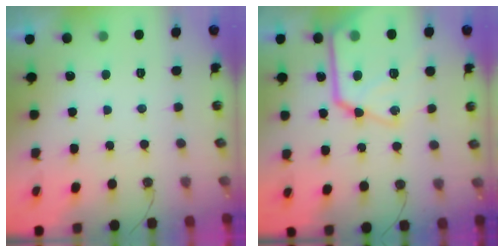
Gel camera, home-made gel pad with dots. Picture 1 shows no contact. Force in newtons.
{"total": 21.9, "press": 21.8, "slide": 2.4}